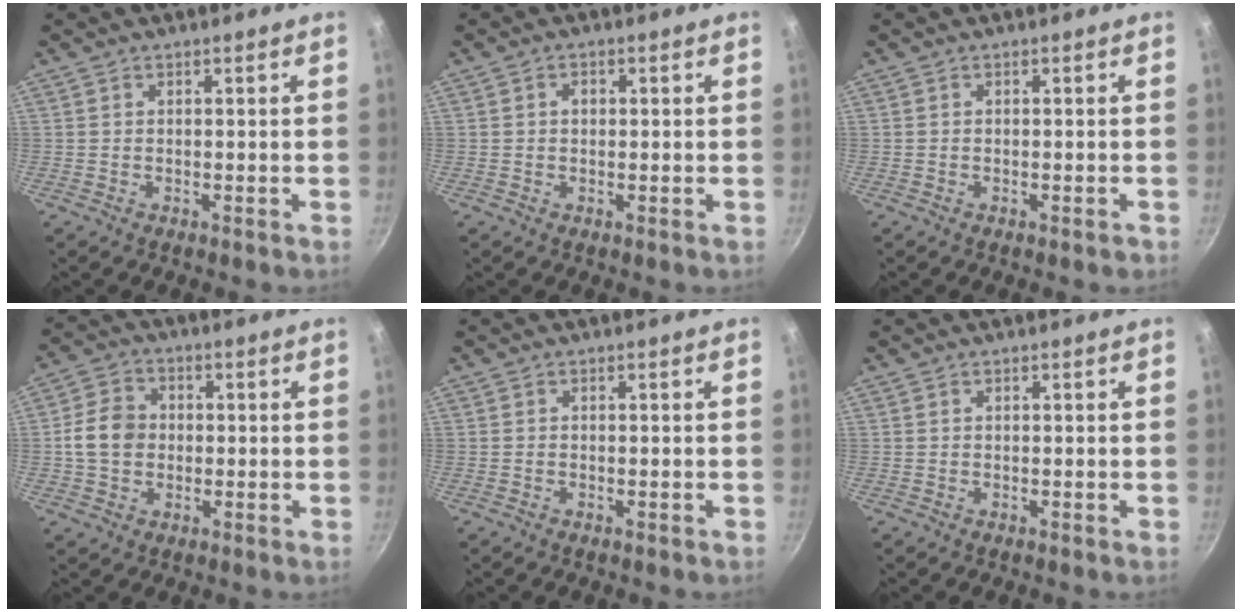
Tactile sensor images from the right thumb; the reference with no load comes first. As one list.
[{"total": 1.6, "force": [0.2, 1.3, 1.0], "torque": [-0.009, 0.004, 0.001]}, {"total": 0.9, "force": [-0.5, 0.3, 0.7], "torque": [-0.013, 0.005, -0.008]}, {"total": 7.6, "force": [-0.2, 6.3, 4.2], "torque": [-0.056, 0.015, -0.016]}, {"total": 0.0}, {"total": 0.0}]